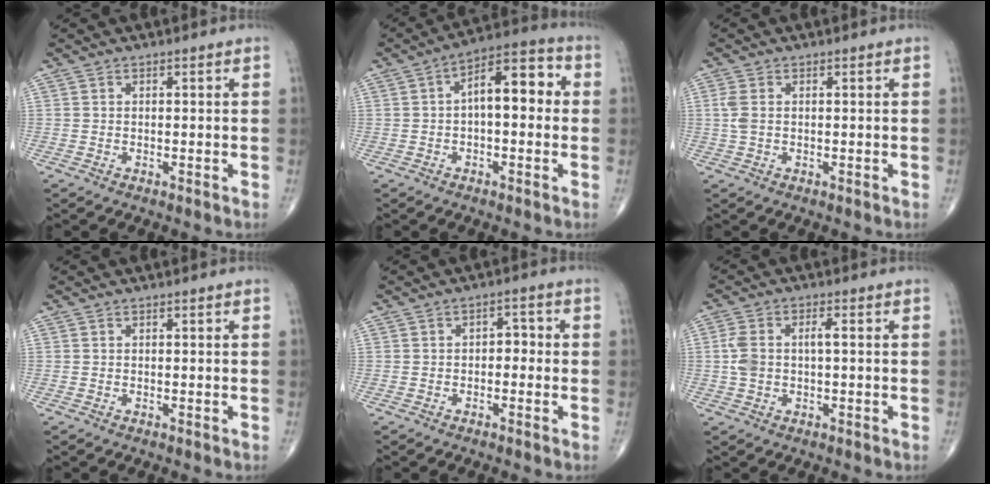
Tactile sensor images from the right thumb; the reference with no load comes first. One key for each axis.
{"total": 11.0, "fx": 0.9, "fy": 5.2, "fz": 9.6, "tx": -0.121, "ty": 0.038, "tz": 0.002}
{"total": 2.3, "fx": 0.3, "fy": 1.3, "fz": 1.9, "tx": -0.062, "ty": 0.006, "tz": 0.007}
{"total": 0.0}
{"total": 2.9, "fx": -0.4, "fy": 1.9, "fz": 2.1, "tx": -0.010, "ty": 0.014, "tz": -0.015}
{"total": 5.6, "fx": 0.2, "fy": 2.8, "fz": 4.9, "tx": -0.122, "ty": 0.021, "tz": 0.003}